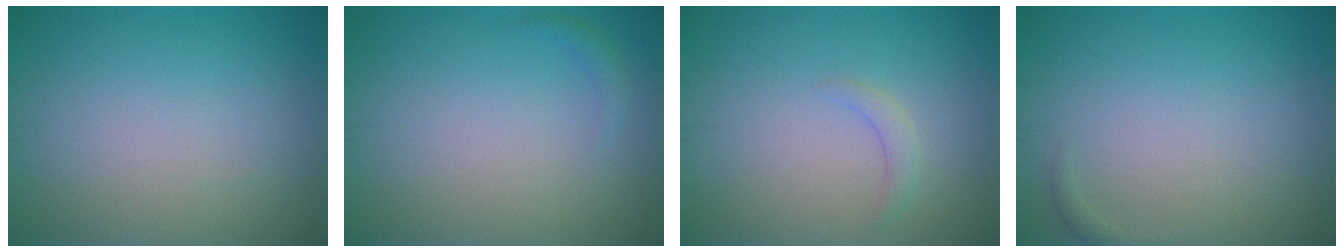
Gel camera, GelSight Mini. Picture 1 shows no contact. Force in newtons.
{"total": 0.8, "press": 0.8, "slide": 0.1}
{"total": 1.2, "press": 1.2, "slide": 0.2}
{"total": 0.5, "press": 0.5, "slide": 0.1}